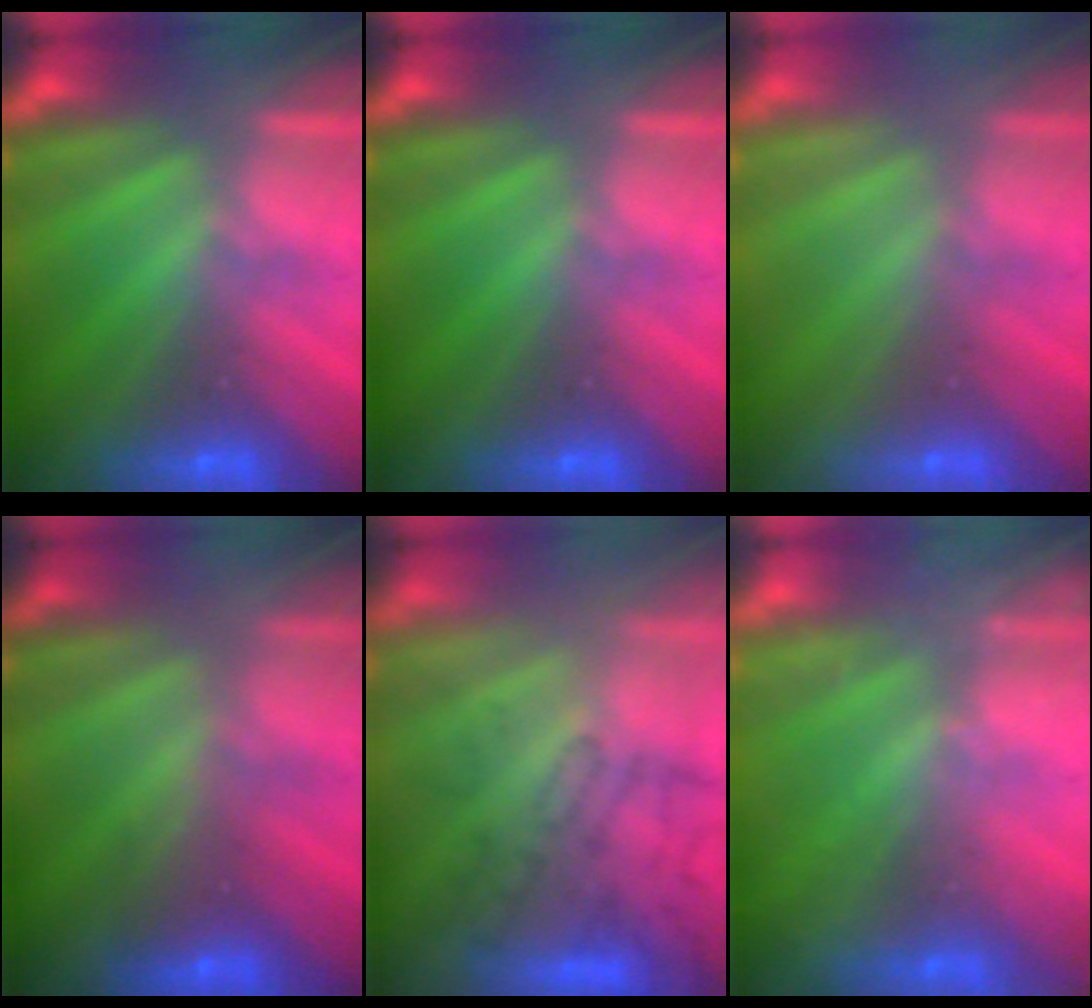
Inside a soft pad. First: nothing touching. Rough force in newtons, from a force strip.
{"total": 0.0}
{"total": 3.0}
{"total": 2.1}
{"total": 3.2}
{"total": 2.2}